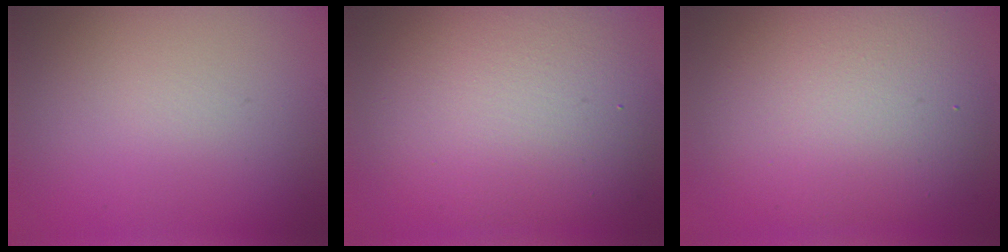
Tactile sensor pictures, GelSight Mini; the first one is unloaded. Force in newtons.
{"total": 10.4, "press": 10.4, "slide": 0.3}
{"total": 9.5, "press": 9.5, "slide": 0.5}